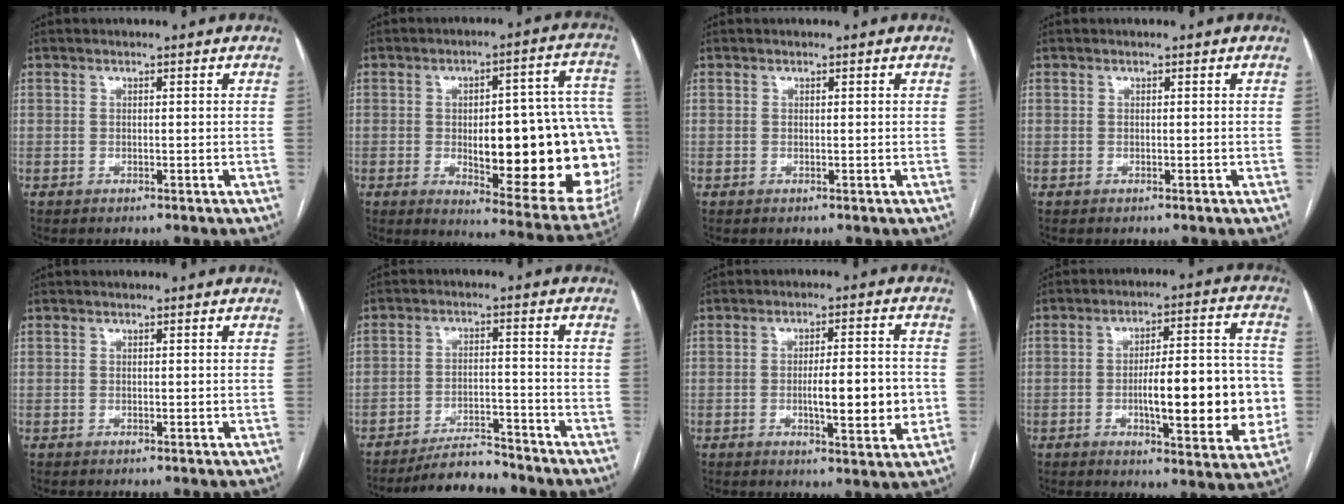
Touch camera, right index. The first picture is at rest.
{"total": 26.5, "force": [-3.0, 7.3, 25.3], "torque": [-0.236, 0.025, -0.013]}
{"total": 0.0}
{"total": 0.0}
{"total": 0.0}
{"total": 6.7, "force": [-6.5, 1.0, 1.3], "torque": [-0.017, -0.005, -0.110]}
{"total": 9.0, "force": [-1.4, 1.7, 8.8], "torque": [-0.134, 0.000, -0.018]}
{"total": 16.5, "force": [-2.5, 4.1, 15.8], "torque": [-0.220, 0.017, -0.029]}